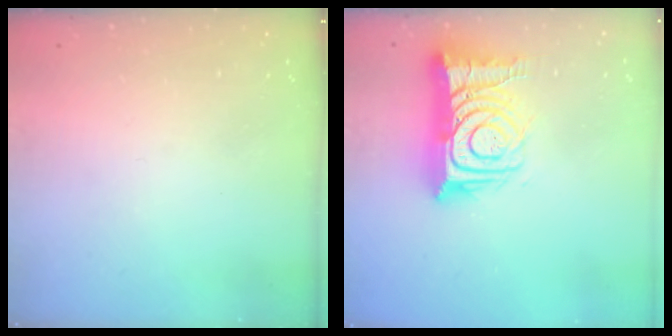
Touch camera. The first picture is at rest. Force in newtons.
{"total": 17.6, "press": 17.5, "slide": 1.6}